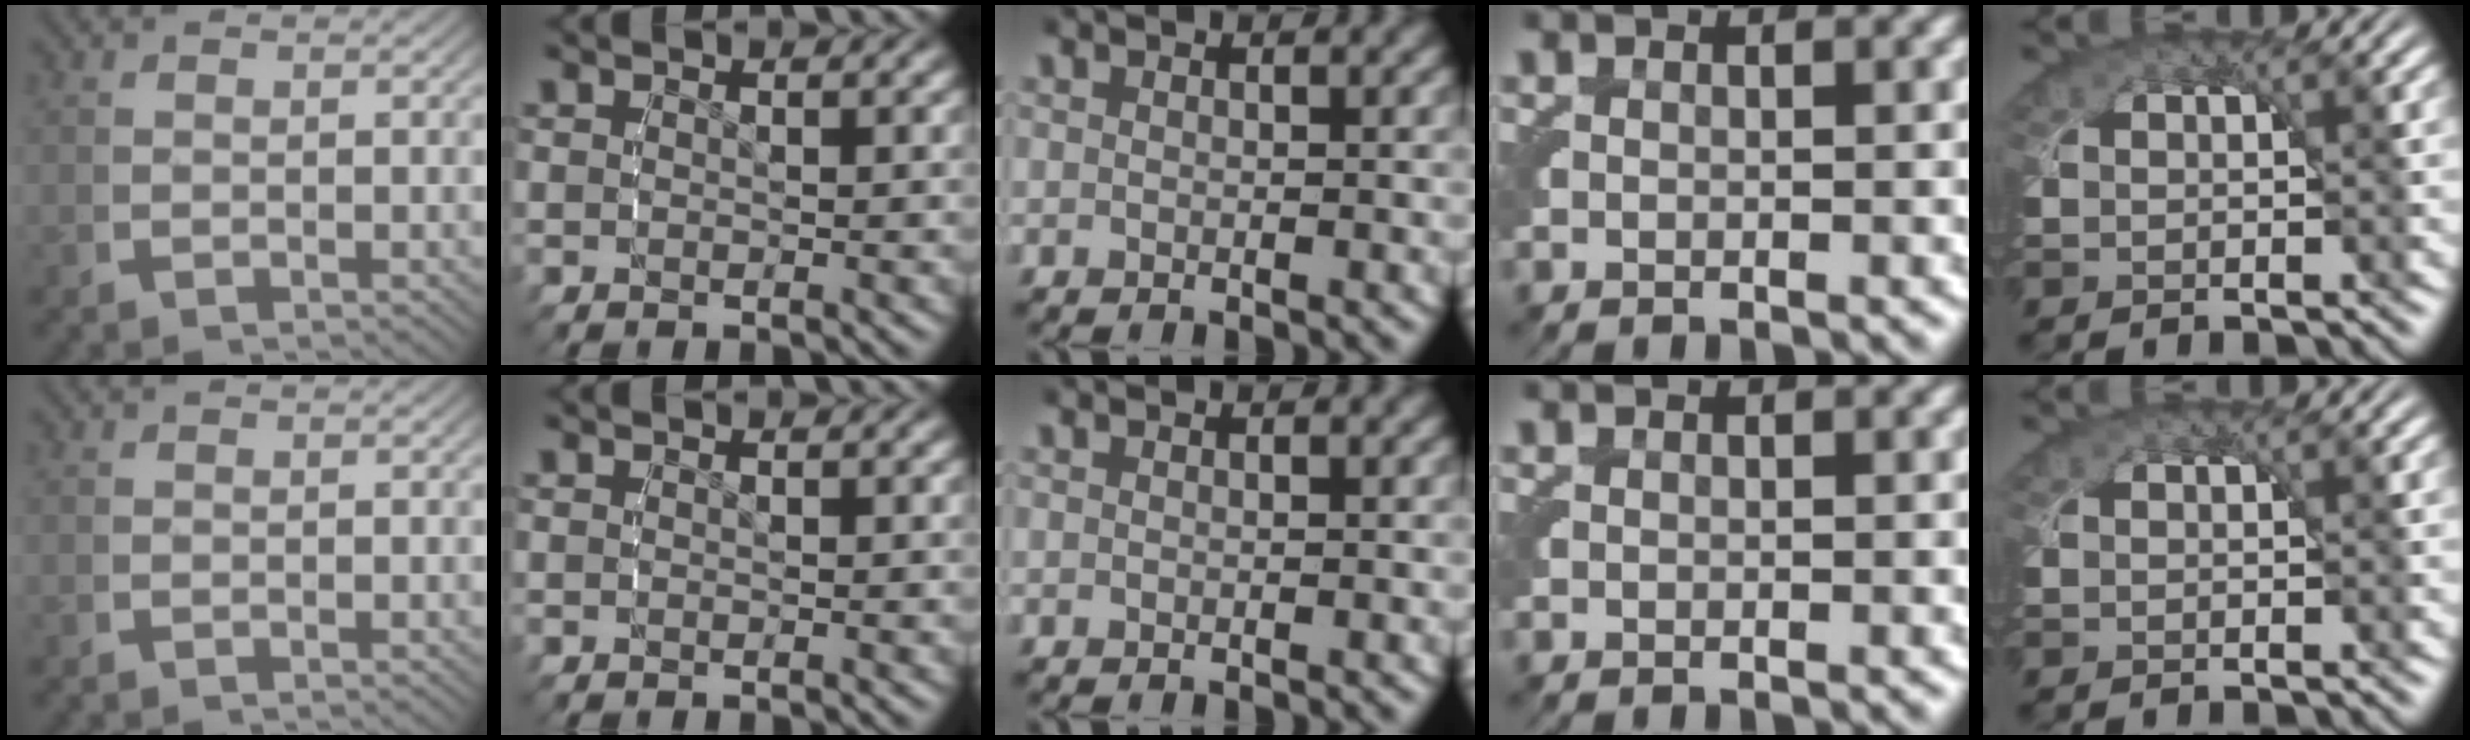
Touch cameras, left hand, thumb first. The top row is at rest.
{}